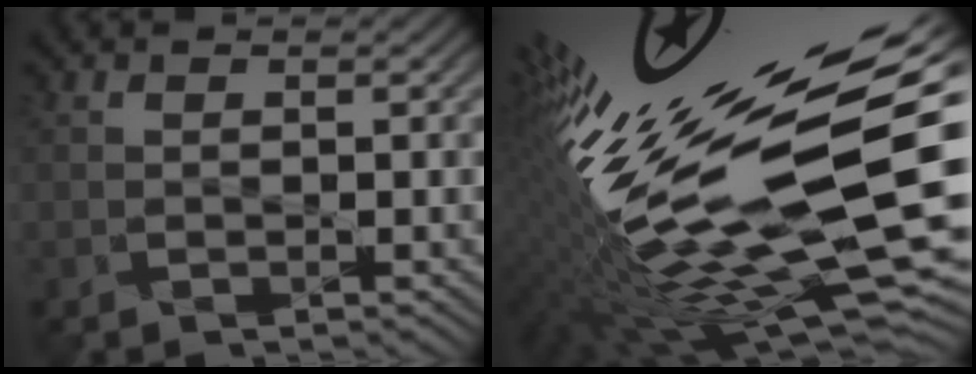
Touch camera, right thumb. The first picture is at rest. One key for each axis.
{"total": 20.7, "fx": 2.0, "fy": 7.3, "fz": 19.3, "tx": -0.356, "ty": -0.036, "tz": 0.050}